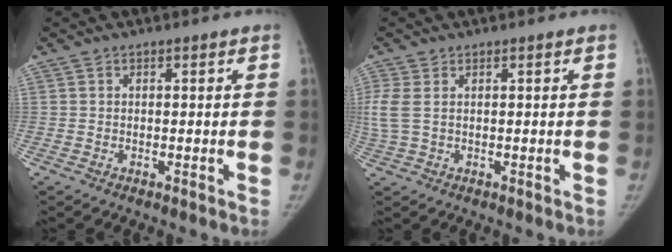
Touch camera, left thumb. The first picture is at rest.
{"total": 4.6, "force": [0.8, 2.7, 3.7], "torque": [-0.123, 0.012, 0.024]}